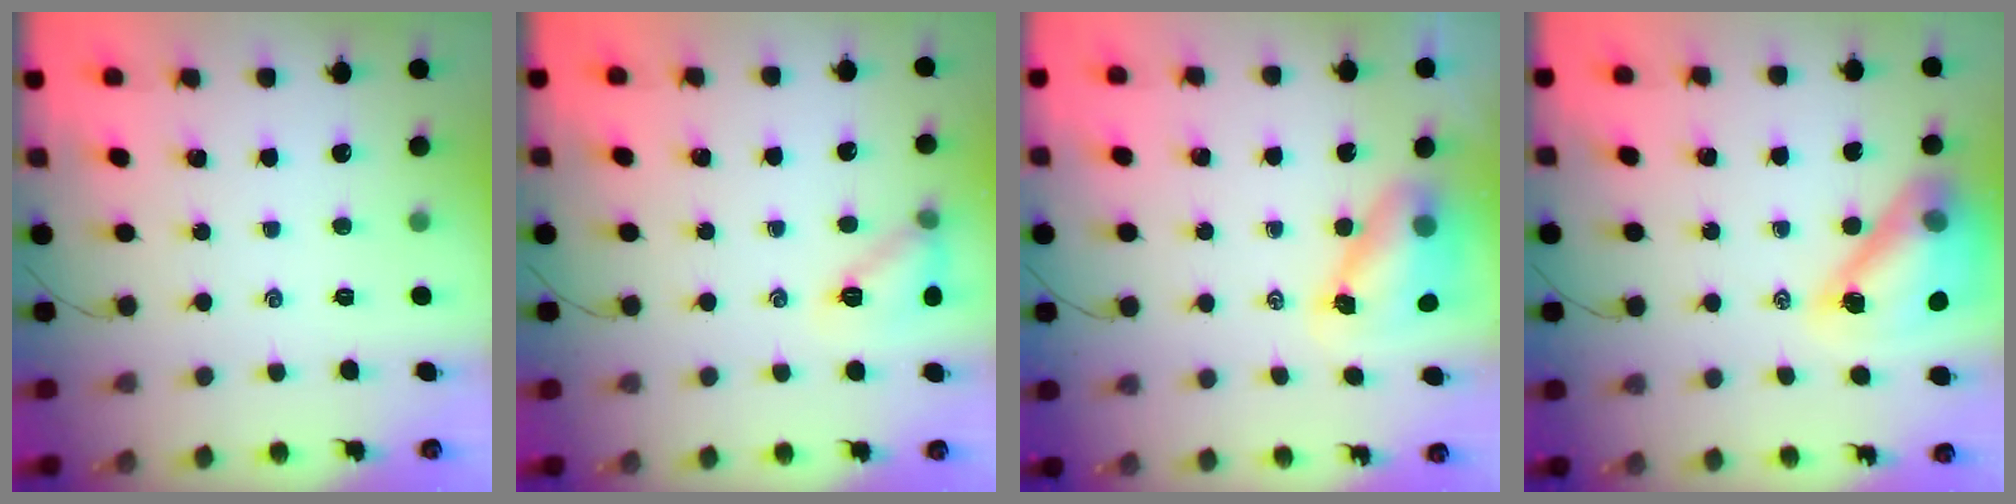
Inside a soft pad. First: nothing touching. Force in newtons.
{"total": 9.7, "press": 9.7, "slide": 0.7}
{"total": 7.3, "press": 7.2, "slide": 1.2}
{"total": 14.7, "press": 14.0, "slide": 4.3}